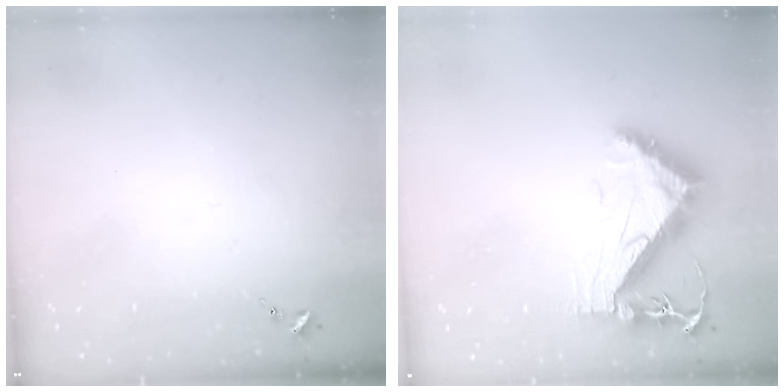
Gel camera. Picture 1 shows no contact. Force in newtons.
{"total": 9.5, "press": 9.5, "slide": 1.1}